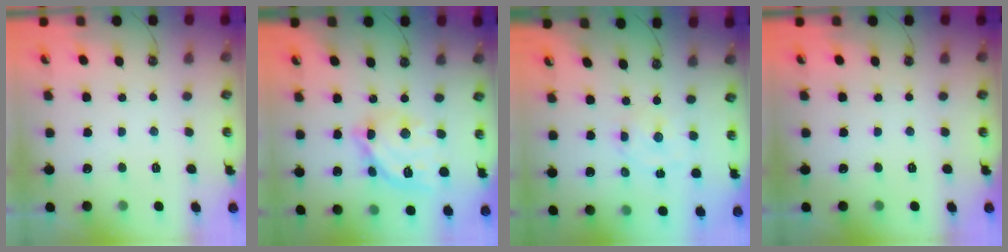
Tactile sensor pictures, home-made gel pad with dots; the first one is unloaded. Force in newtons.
{"total": 16.5, "press": 16.5, "slide": 1.3}
{"total": 2.6, "press": 2.6, "slide": 0.6}
{"total": 0.0}